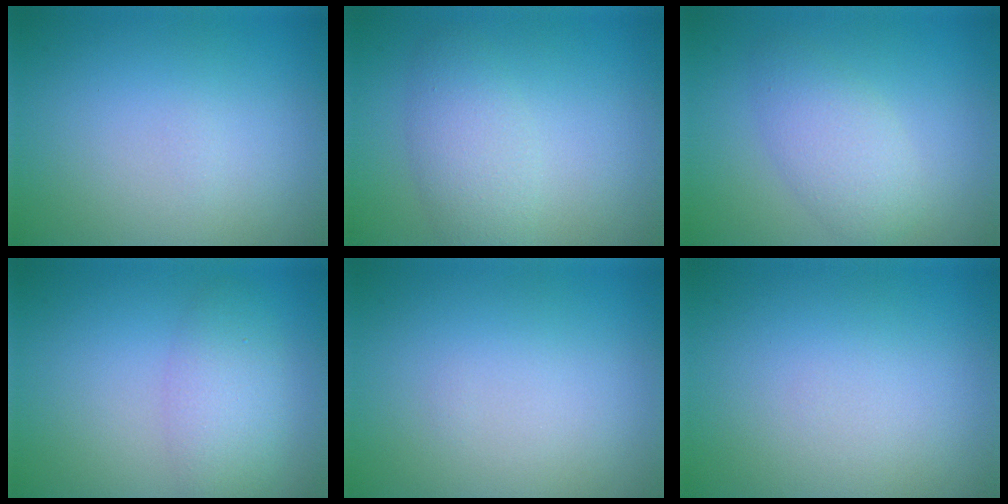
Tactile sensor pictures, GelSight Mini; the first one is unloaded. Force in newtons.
{"total": 3.2, "press": 3.2, "slide": 0.1}
{"total": 3.0, "press": 3.0, "slide": 0.1}
{"total": 4.8, "press": 4.8, "slide": 0.2}
{"total": 0.0}
{"total": 0.0}